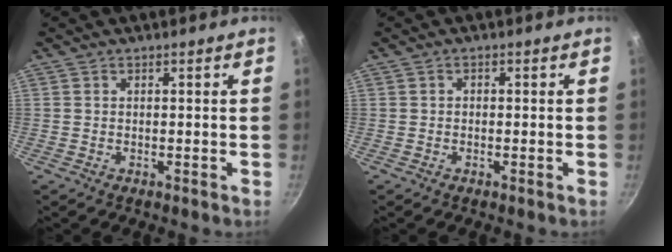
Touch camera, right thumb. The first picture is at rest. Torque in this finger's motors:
{"motor_torque": [-0.62, -0.11, -0.21, 0.25, 0.05]}